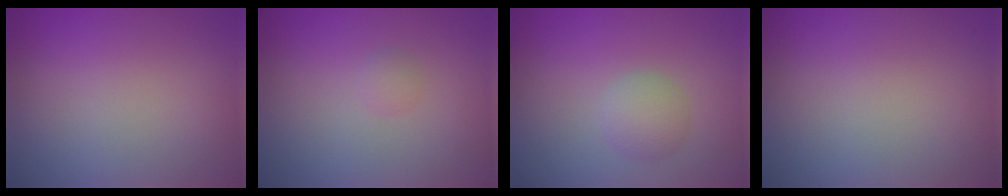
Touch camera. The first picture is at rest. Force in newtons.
{"total": 0.8, "press": 0.8, "slide": 0.1}
{"total": 2.3, "press": 2.3, "slide": 0.0}
{"total": 0.0}